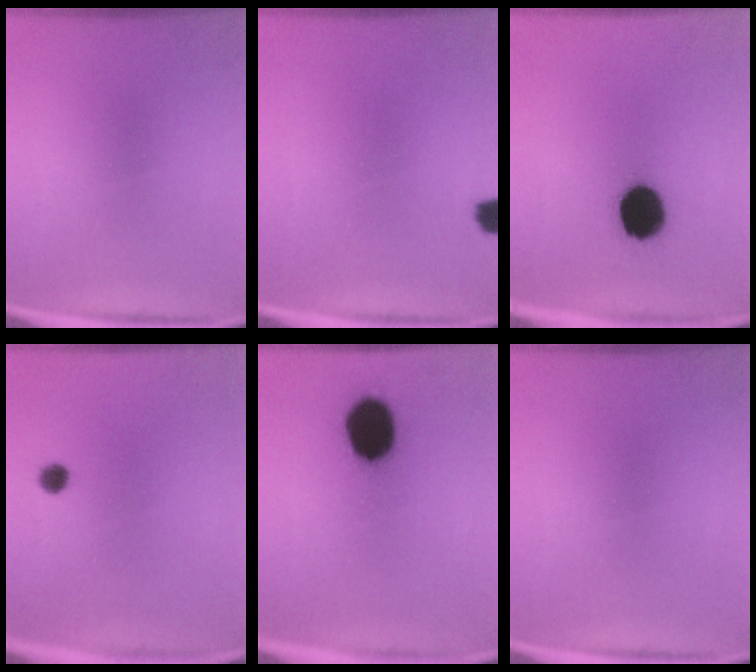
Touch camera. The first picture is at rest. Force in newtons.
{"total": 2.2}
{"total": 12.6}
{"total": 1.8}
{"total": 14.1}
{"total": 0.0}